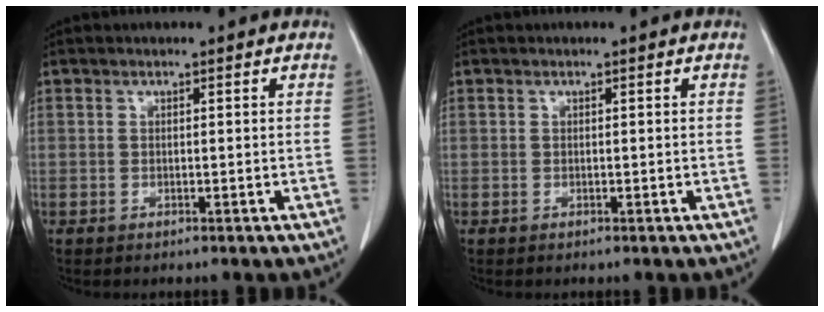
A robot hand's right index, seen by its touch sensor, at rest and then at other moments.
{"total": 0.0}